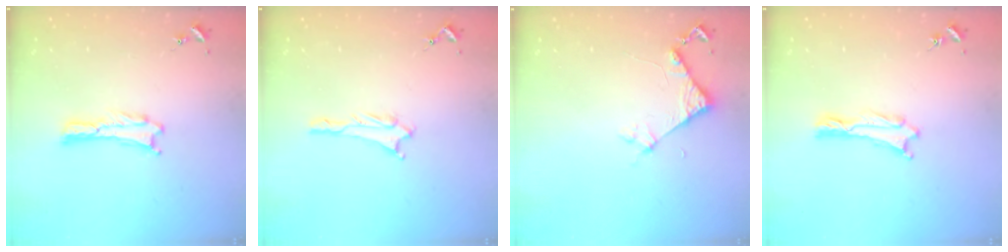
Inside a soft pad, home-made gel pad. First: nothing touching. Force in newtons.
{"total": 0.8, "press": 0.8, "slide": 0.1}
{"total": 3.1, "press": 3.1, "slide": 0.2}
{"total": 0.6, "press": 0.6, "slide": 0.1}